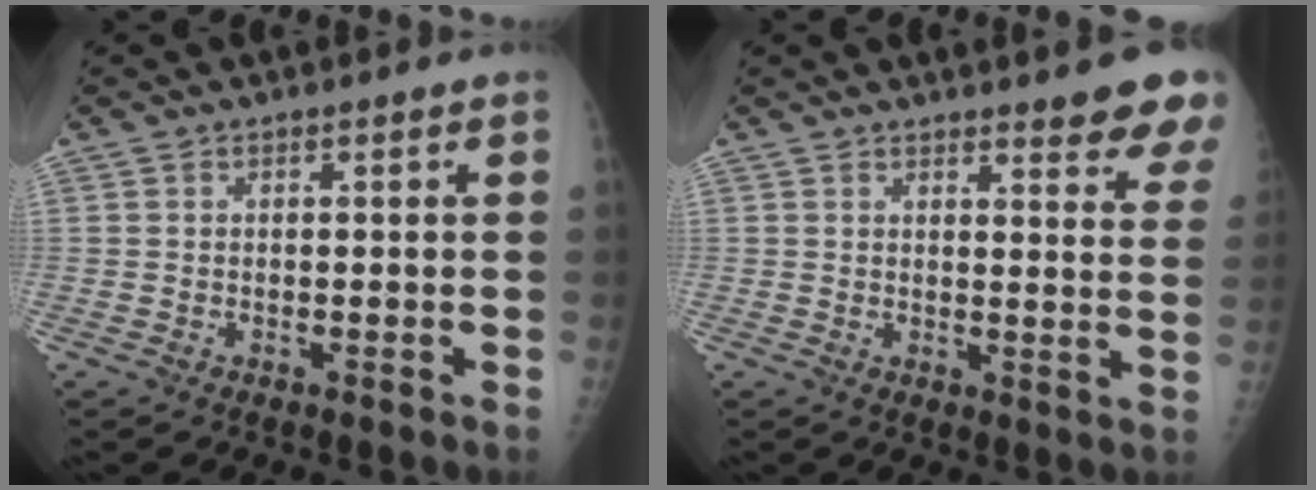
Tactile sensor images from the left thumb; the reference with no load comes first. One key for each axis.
{"total": 11.0, "fx": 9.3, "fy": 2.1, "fz": 5.4, "tx": -0.033, "ty": -0.049, "tz": 0.093}